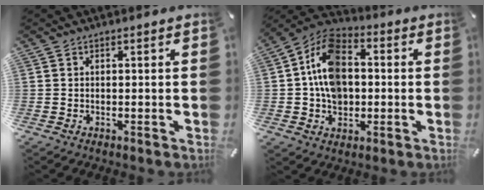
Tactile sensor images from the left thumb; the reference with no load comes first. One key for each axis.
{"total": 12.6, "fx": -0.6, "fy": 9.6, "fz": 8.1, "tx": -0.168, "ty": 0.011, "tz": -0.012}